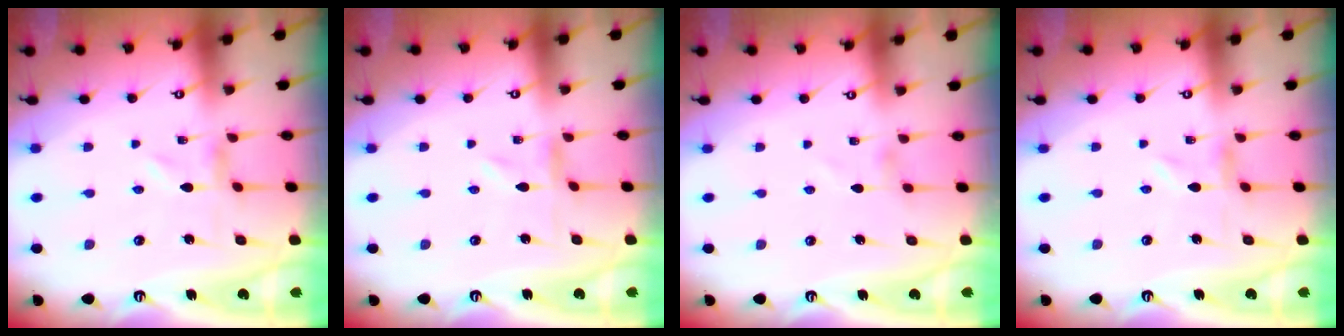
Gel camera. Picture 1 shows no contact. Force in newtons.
{"total": 0.0}
{"total": 0.0}
{"total": 0.0}